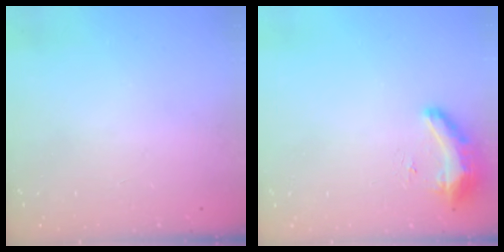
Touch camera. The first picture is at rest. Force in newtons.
{"total": 16.1, "press": 10.6, "slide": 12.1}